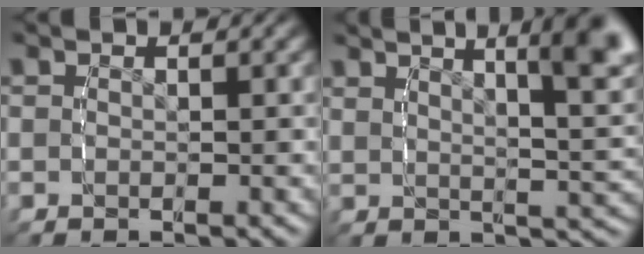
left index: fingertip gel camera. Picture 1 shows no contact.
{"total": 10.4, "force": [5.5, 3.5, 8.1], "torque": [-0.086, 0.016, 0.083]}